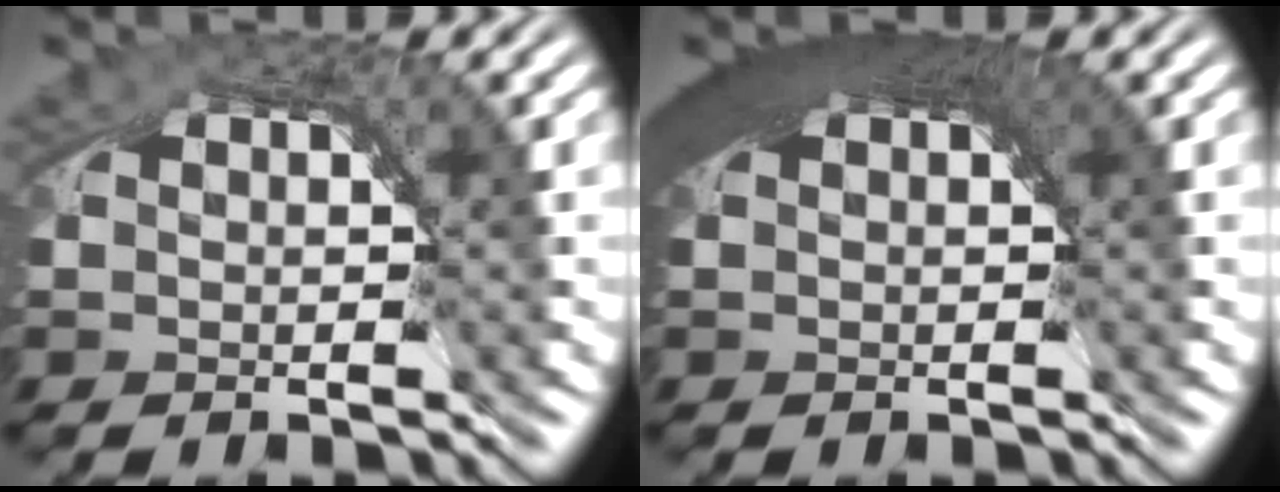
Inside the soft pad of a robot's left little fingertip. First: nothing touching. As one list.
[{"total": 5.9, "force": [1.9, 2.1, 5.2], "torque": [-0.060, 0.017, 0.021]}]